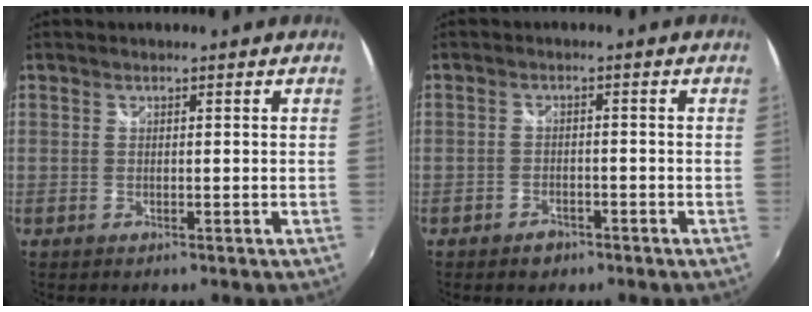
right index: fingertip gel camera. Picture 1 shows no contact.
{"total": 3.3, "force": [-2.3, 2.2, 1.0], "torque": [-0.030, 0.003, -0.036]}